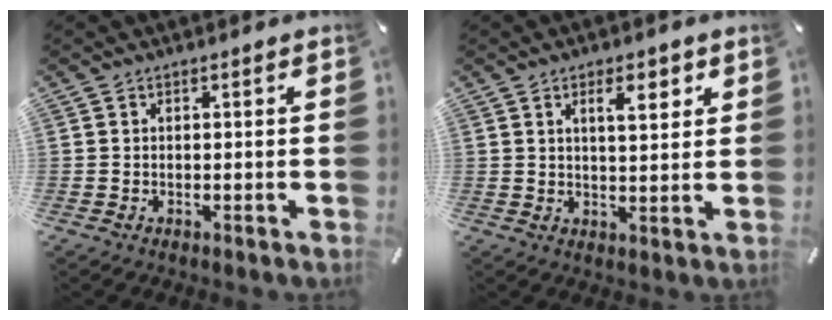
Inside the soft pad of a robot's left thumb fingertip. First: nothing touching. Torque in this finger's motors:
{"motor_torque": [-0.13, -0.20, 0.23, 0.16, 0.02]}